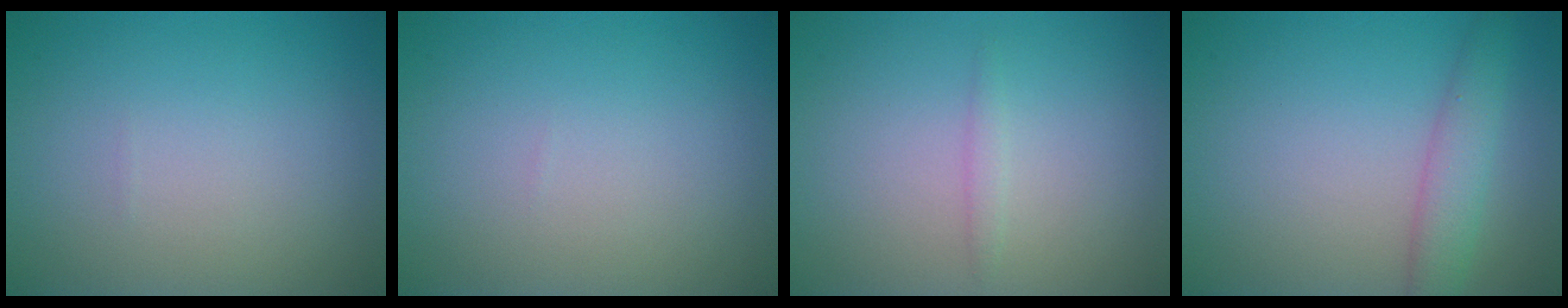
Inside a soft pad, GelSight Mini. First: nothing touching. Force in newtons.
{"total": 0.0}
{"total": 0.8, "press": 0.8, "slide": 0.0}
{"total": 2.9, "press": 2.9, "slide": 0.1}